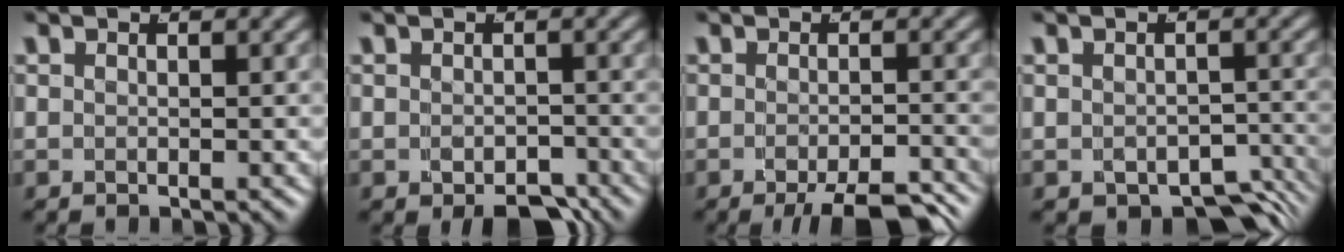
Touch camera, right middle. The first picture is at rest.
{"total": 3.1, "force": [-2.3, 1.2, 1.8], "torque": [-0.023, -0.018, -0.028]}
{"total": 5.9, "force": [-4.4, 1.4, 3.6], "torque": [-0.040, -0.012, -0.064]}
{"total": 6.7, "force": [-5.4, 3.2, 2.5], "torque": [-0.019, -0.022, -0.075]}